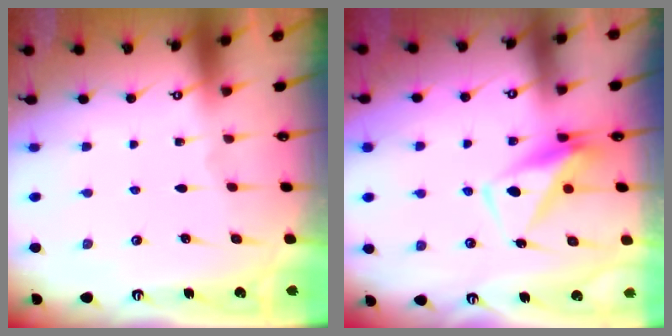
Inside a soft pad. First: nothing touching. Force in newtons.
{"total": 7.4, "press": 7.2, "slide": 1.5}